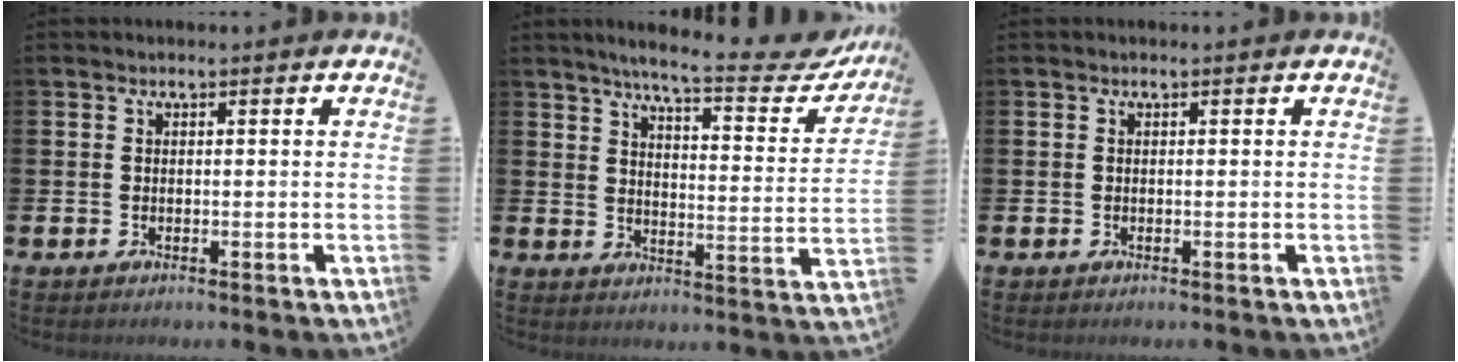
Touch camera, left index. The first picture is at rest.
{"total": 7.6, "force": [6.7, 0.7, 3.5], "torque": [-0.071, -0.050, 0.107]}
{"total": 0.0}